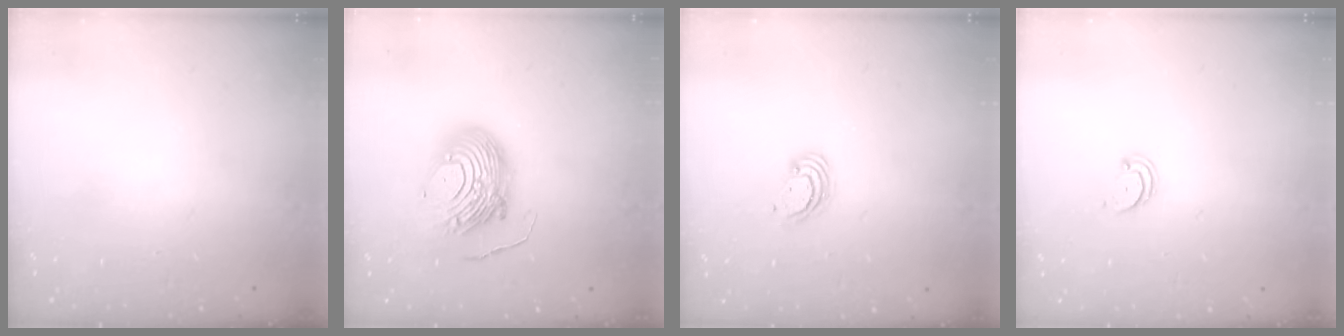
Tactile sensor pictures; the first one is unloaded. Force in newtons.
{"total": 15.1, "press": 15.1, "slide": 1.6}
{"total": 3.3, "press": 3.3, "slide": 0.4}
{"total": 2.0, "press": 2.0, "slide": 0.2}